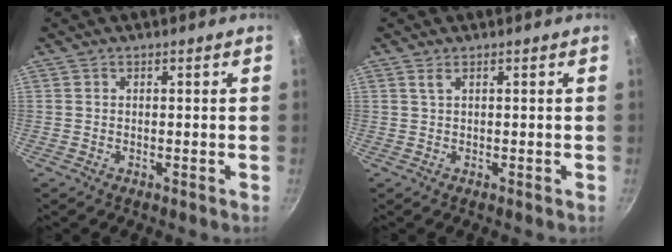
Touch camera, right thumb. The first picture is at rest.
{"total": 0.7, "force": [0.3, 0.0, 0.7], "torque": [-0.013, 0.001, 0.006]}